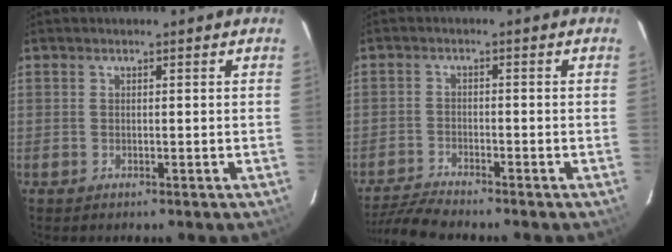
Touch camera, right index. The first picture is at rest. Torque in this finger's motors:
{"motor_torque": [0.27, -0.23, -0.01, 0.01]}